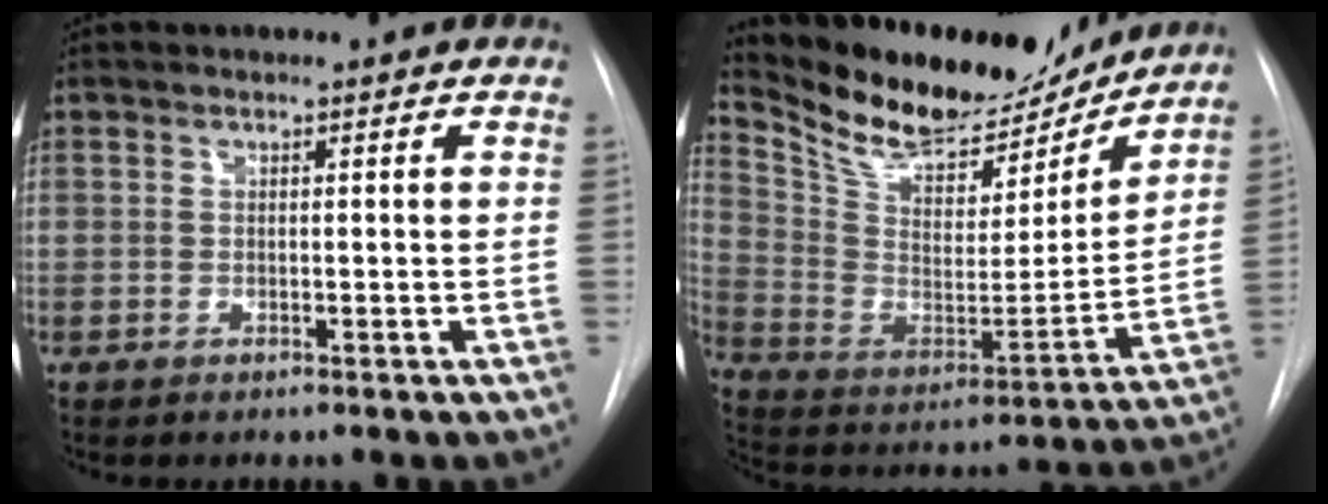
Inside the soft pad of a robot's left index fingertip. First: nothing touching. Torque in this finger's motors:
{"motor_torque": [-0.34, -0.61, 0.39, 0.07]}